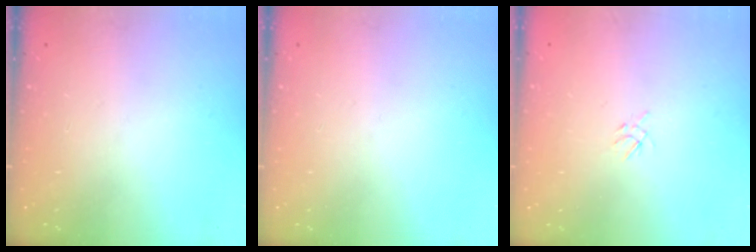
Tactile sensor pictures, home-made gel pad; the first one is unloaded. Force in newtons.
{"total": 0.0}
{"total": 2.2, "press": 2.2, "slide": 0.5}